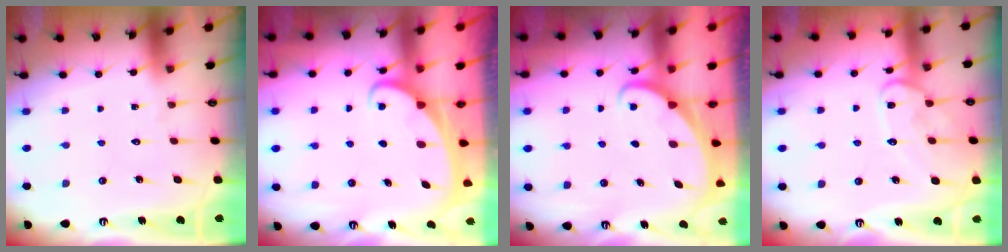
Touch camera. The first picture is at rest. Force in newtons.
{"total": 2.0, "press": 2.0, "slide": 0.1}
{"total": 1.6, "press": 1.6, "slide": 0.1}
{"total": 11.9, "press": 11.9, "slide": 0.8}